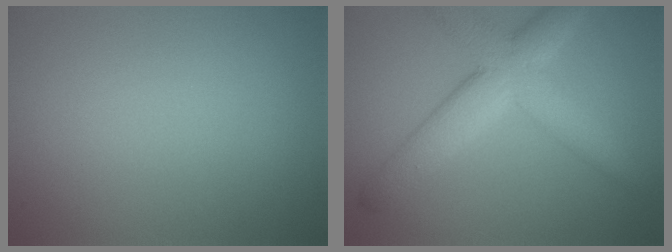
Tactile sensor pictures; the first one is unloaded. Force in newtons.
{"total": 6.2, "press": 6.2, "slide": 0.5}